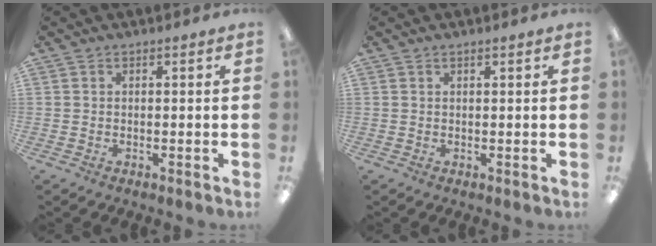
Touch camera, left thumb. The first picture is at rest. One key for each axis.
{"total": 0.7, "fx": 0.5, "fy": 0.0, "fz": 0.5, "tx": -0.010, "ty": 0.001, "tz": 0.008}